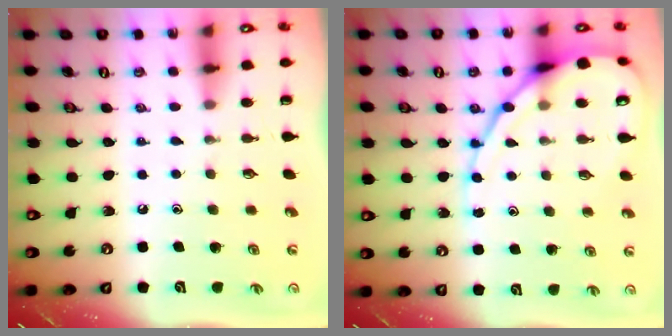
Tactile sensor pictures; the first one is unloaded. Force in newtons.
{"total": 13.0, "press": 13.0, "slide": 1.3}